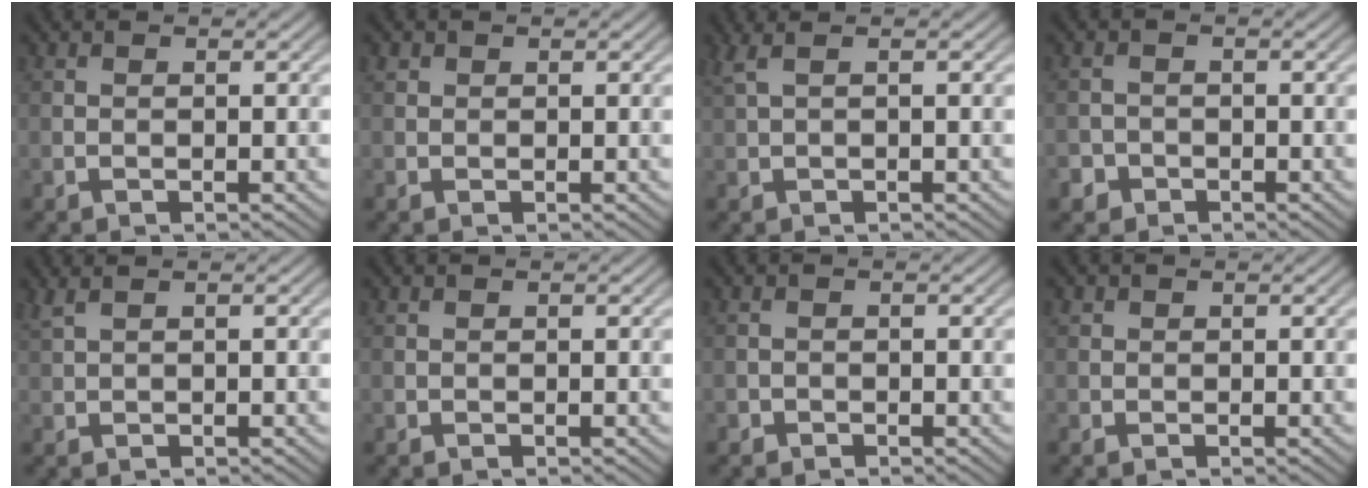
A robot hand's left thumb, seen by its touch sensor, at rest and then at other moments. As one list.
[{"total": 0.9, "force": [0.5, 0.7, 0.1], "torque": [-0.001, 0.000, 0.009]}, {"total": 2.3, "force": [1.1, 0.6, 1.9], "torque": [-0.044, 0.011, 0.020]}, {"total": 1.9, "force": [-1.2, 1.4, 0.3], "torque": [-0.004, -0.001, -0.028]}, {"total": 1.6, "force": [1.2, 0.2, 1.0], "torque": [-0.029, 0.009, 0.028]}, {"total": 0.0}, {"total": 0.6, "force": [-0.4, 0.5, 0.0], "torque": [0.003, -0.002, -0.009]}, {"total": 0.7, "force": [0.3, 0.6, 0.1], "torque": [0.002, -0.003, 0.003]}]